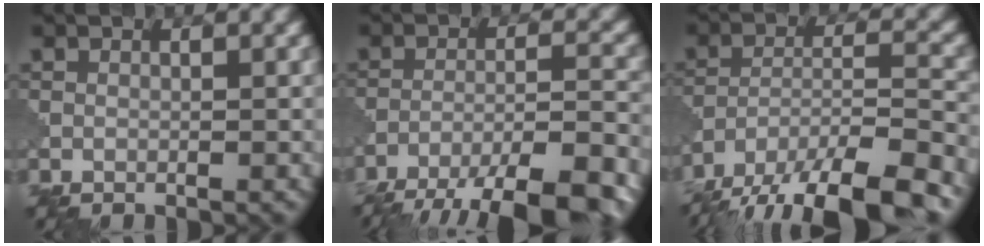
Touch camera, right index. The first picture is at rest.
{"total": 11.7, "force": [-9.3, 2.4, 6.7], "torque": [-0.098, -0.011, -0.132]}
{"total": 13.8, "force": [-11.2, 4.0, 7.0], "torque": [-0.122, -0.015, -0.173]}